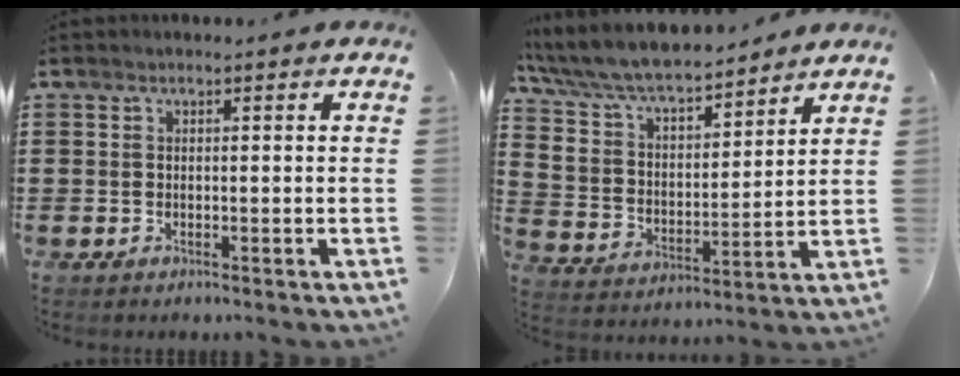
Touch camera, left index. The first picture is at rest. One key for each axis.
{"total": 7.3, "fx": 6.8, "fy": 1.4, "fz": 2.3, "tx": -0.076, "ty": -0.040, "tz": 0.118}